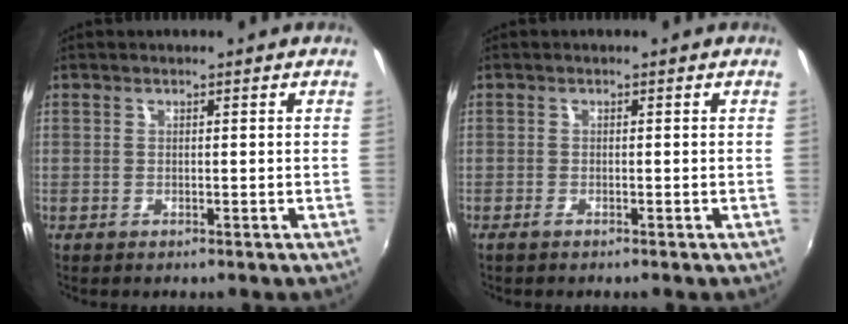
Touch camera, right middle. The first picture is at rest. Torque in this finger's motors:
{"motor_torque": [-0.75, -0.01, 0.00, -0.02]}